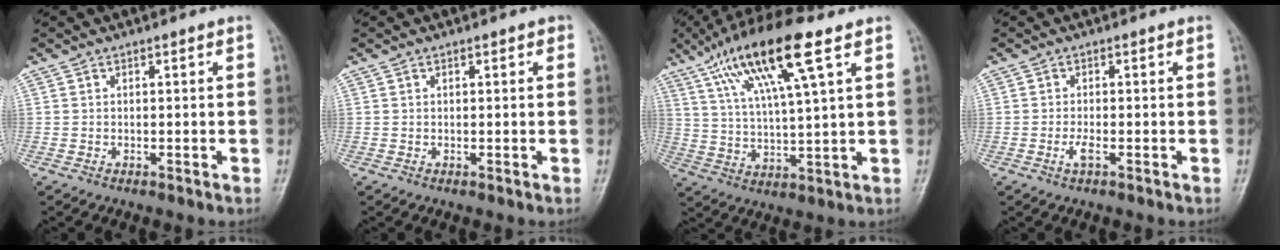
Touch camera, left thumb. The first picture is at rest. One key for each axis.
{"total": 0.9, "fx": 0.4, "fy": 0.6, "fz": 0.6, "tx": -0.002, "ty": 0.000, "tz": 0.002}
{"total": 16.8, "fx": 8.4, "fy": 3.3, "fz": 14.3, "tx": -0.266, "ty": -0.010, "tz": 0.150}
{"total": 1.9, "fx": -0.8, "fy": 0.6, "fz": 1.7, "tx": -0.036, "ty": -0.002, "tz": -0.017}